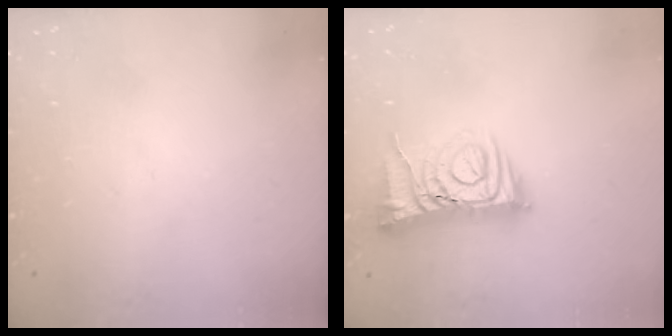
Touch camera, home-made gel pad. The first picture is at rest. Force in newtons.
{"total": 10.1, "press": 10.0, "slide": 1.4}